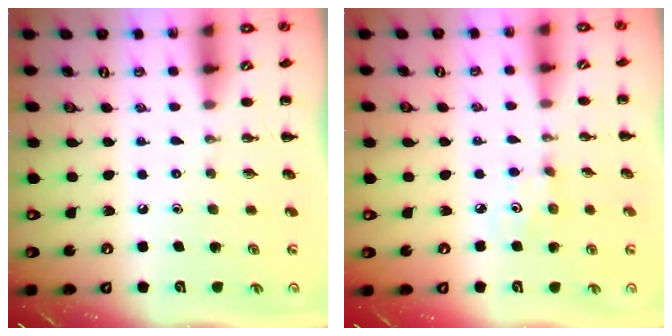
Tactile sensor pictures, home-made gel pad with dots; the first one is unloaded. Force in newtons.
{"total": 2.7, "press": 2.7, "slide": 0.3}